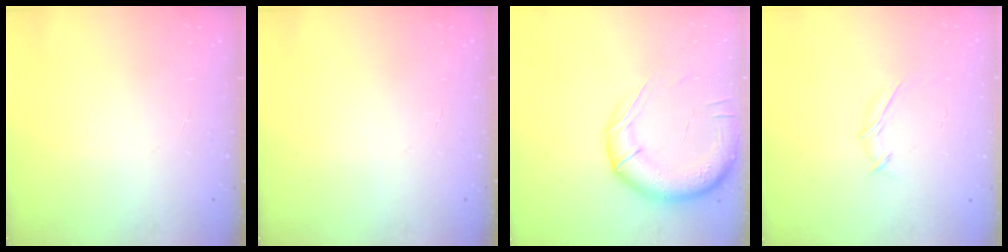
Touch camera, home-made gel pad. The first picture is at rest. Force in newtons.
{"total": 0.0}
{"total": 15.7, "press": 15.3, "slide": 3.2}
{"total": 5.6, "press": 5.6, "slide": 0.2}